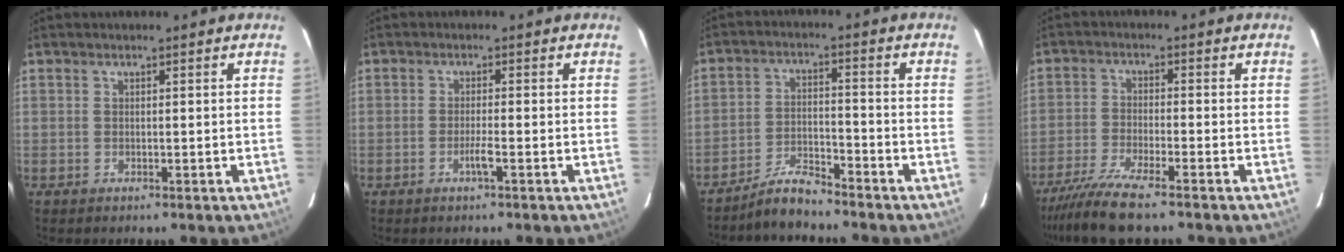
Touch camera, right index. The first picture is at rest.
{"total": 2.0, "force": [-0.9, -0.2, 1.8], "torque": [-0.035, -0.002, -0.019]}
{"total": 5.1, "force": [-4.9, 0.3, 1.4], "torque": [-0.026, -0.010, -0.093]}
{"total": 8.0, "force": [-6.5, -0.3, 4.6], "torque": [-0.078, -0.024, -0.114]}